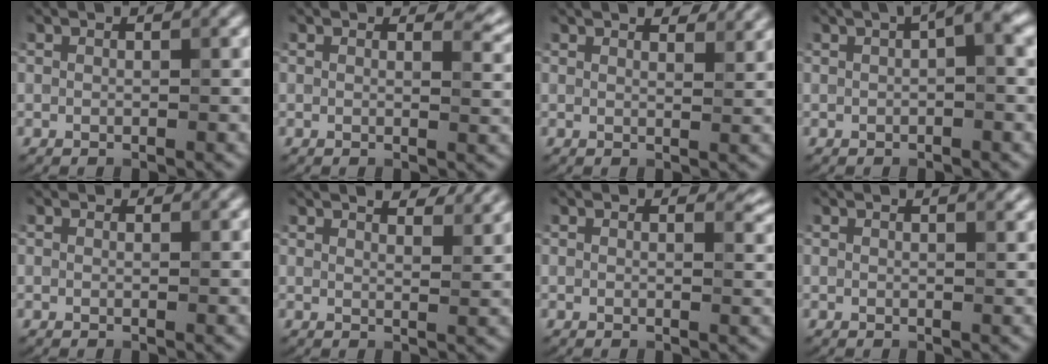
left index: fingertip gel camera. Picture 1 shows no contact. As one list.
[{"total": 2.0, "force": [1.3, 0.7, 1.3], "torque": [-0.012, -0.005, 0.021]}, {"total": 3.4, "force": [3.0, 0.8, 1.4], "torque": [-0.018, 0.007, 0.032]}, {"total": 2.3, "force": [0.5, 0.3, 2.2], "torque": [-0.032, 0.012, 0.007]}, {"total": 0.6, "force": [0.6, 0.3, 0.1], "torque": [-0.004, -0.003, 0.002]}, {"total": 5.0, "force": [4.2, 1.4, 2.3], "torque": [-0.019, 0.016, 0.036]}, {"total": 1.4, "force": [1.0, 0.4, 0.7], "torque": [-0.005, -0.006, 0.015]}, {"total": 2.1, "force": [1.5, 0.7, 1.2], "torque": [-0.005, 0.001, 0.008]}]